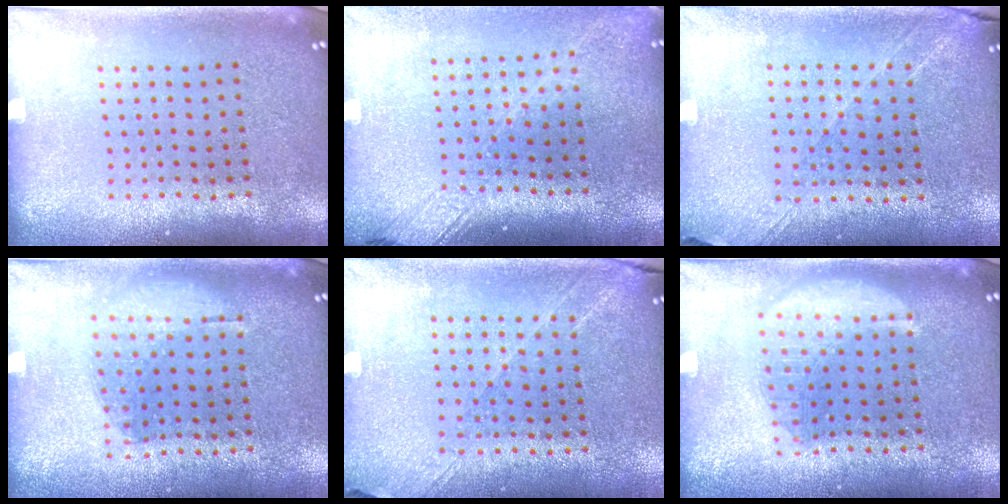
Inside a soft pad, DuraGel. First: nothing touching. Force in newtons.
{"total": 2.0, "press": 1.5, "slide": 1.3}
{"total": 1.3, "press": 1.2, "slide": 0.6}
{"total": 1.0, "press": 0.9, "slide": 0.4}
{"total": 1.3, "press": 1.2, "slide": 0.5}
{"total": 2.4, "press": 2.4, "slide": 0.3}